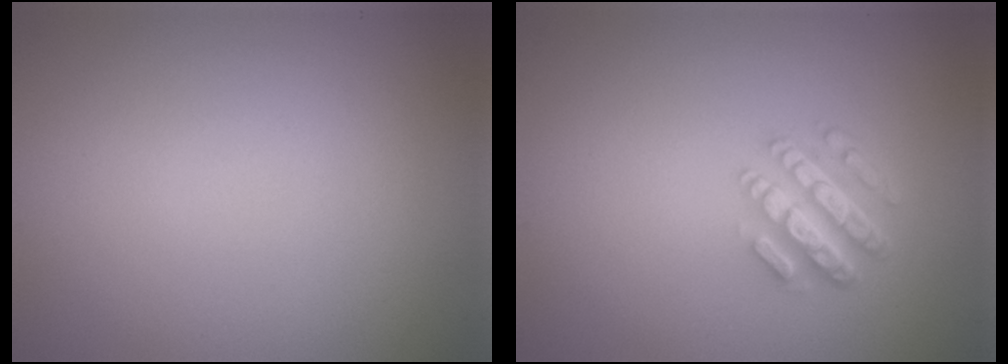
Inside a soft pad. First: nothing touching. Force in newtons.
{"total": 4.4, "press": 3.3, "slide": 2.9}